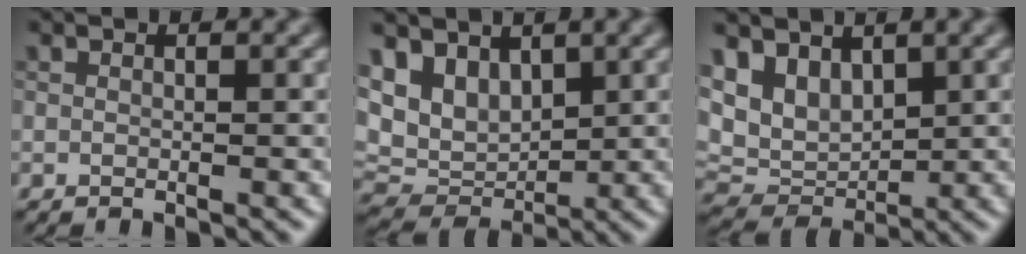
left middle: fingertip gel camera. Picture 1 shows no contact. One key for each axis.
{"total": 5.9, "fx": 2.7, "fy": 4.1, "fz": 3.3, "tx": -0.067, "ty": -0.007, "tz": 0.049}
{"total": 5.3, "fx": 2.6, "fy": 3.6, "fz": 2.9, "tx": -0.061, "ty": -0.008, "tz": 0.047}